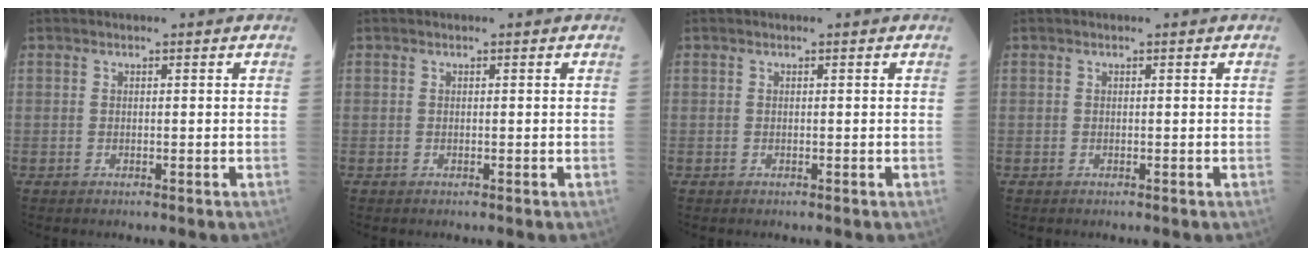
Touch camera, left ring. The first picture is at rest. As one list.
[{"total": 0.0}, {"total": 0.0}, {"total": 0.0}]